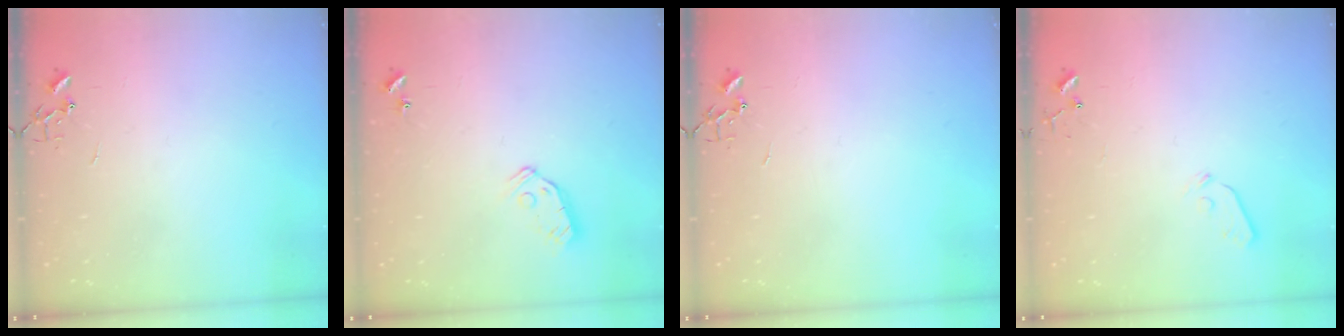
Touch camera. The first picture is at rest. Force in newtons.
{"total": 6.5, "press": 6.5, "slide": 0.4}
{"total": 0.0}
{"total": 3.7, "press": 3.6, "slide": 0.6}